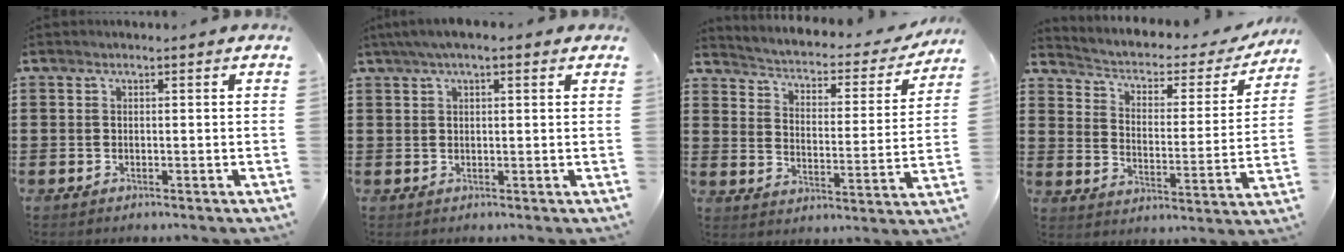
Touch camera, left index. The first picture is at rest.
{"total": 2.9, "force": [1.7, 0.8, 2.2], "torque": [-0.046, 0.008, 0.030]}
{"total": 1.9, "force": [1.6, 0.6, 0.8], "torque": [-0.031, -0.023, 0.014]}
{"total": 2.6, "force": [1.5, 1.6, 1.4], "torque": [-0.042, -0.016, 0.015]}